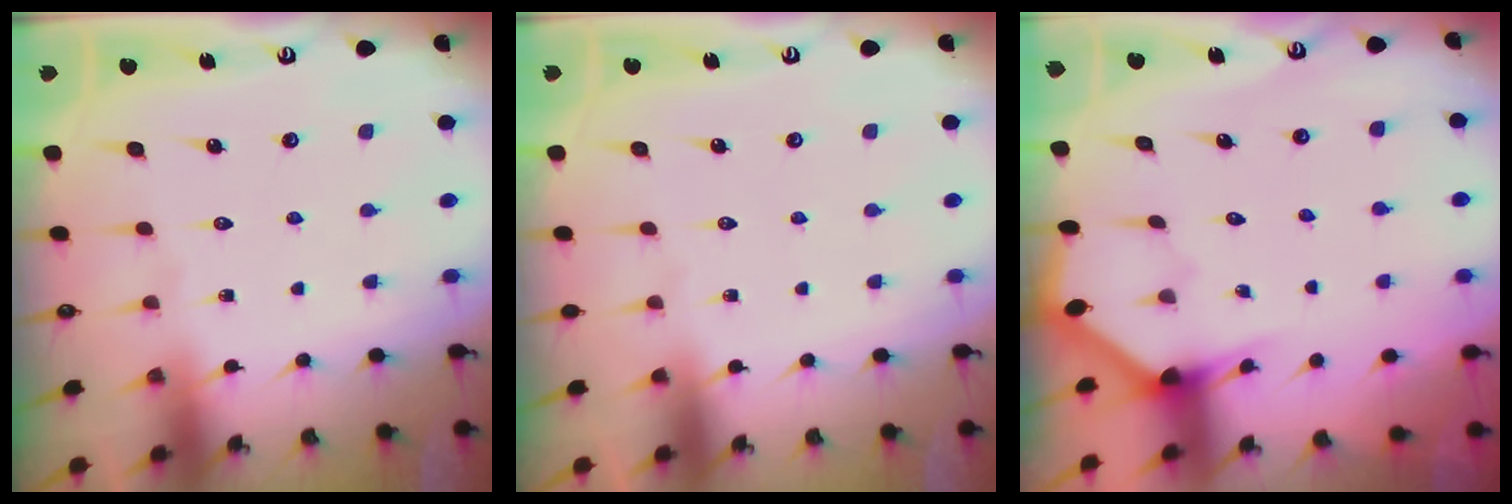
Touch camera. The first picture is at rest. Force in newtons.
{"total": 0.0}
{"total": 2.9, "press": 2.9, "slide": 0.2}